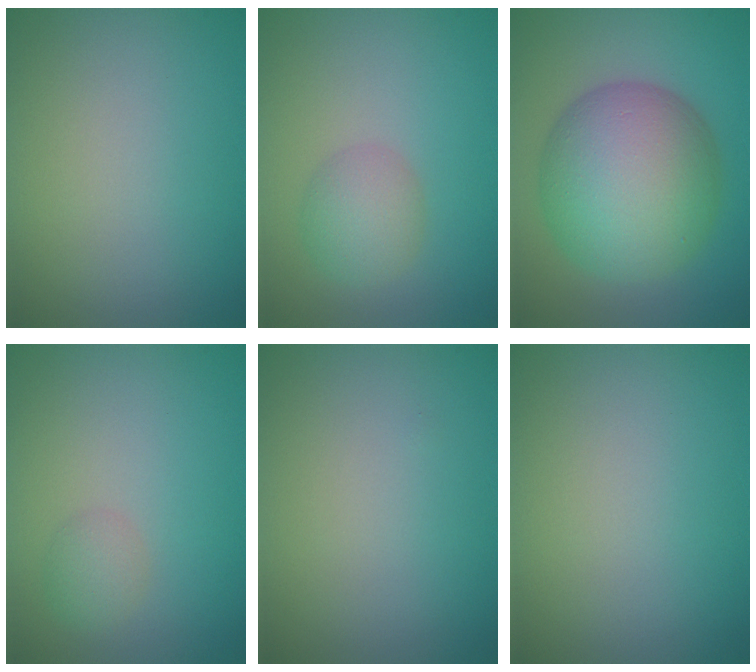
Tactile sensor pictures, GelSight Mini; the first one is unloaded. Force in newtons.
{"total": 2.9, "press": 2.9, "slide": 0.2}
{"total": 12.2, "press": 12.2, "slide": 0.3}
{"total": 1.6, "press": 1.6, "slide": 0.1}
{"total": 0.0}
{"total": 0.0}